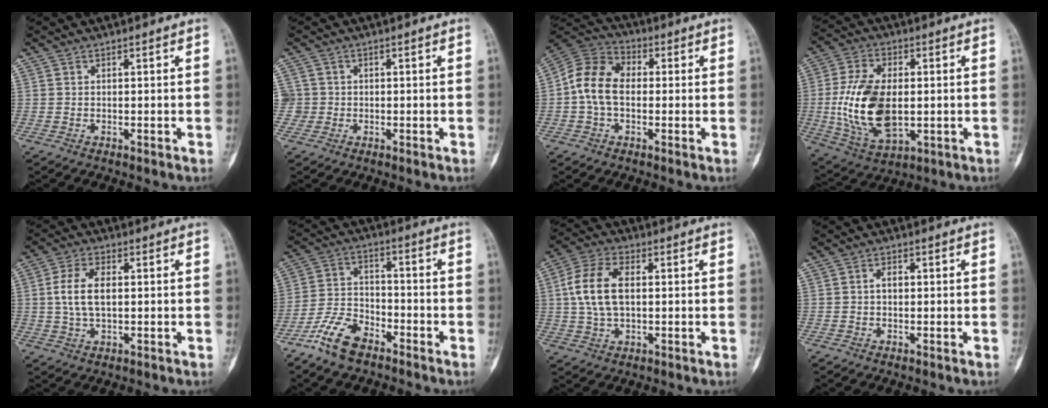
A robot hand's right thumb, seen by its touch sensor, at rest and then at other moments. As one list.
[{"total": 2.5, "force": [-0.1, 2.5, -0.1], "torque": [0.022, 0.009, -0.004]}, {"total": 10.7, "force": [-0.4, 7.5, 7.6], "torque": [-0.139, 0.032, -0.021]}, {"total": 17.2, "force": [-0.7, 9.9, 14.0], "torque": [-0.269, -0.003, 0.001]}, {"total": 7.5, "force": [0.7, 4.1, 6.3], "torque": [-0.125, 0.009, 0.012]}, {"total": 9.6, "force": [-6.7, 4.6, 5.2], "torque": [-0.106, 0.035, -0.137]}, {"total": 10.7, "force": [1.1, 6.2, 8.6], "torque": [-0.171, 0.016, 0.020]}, {"total": 1.9, "force": [0.0, 1.3, 1.4], "torque": [-0.017, 0.008, -0.002]}]